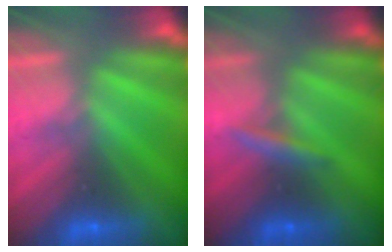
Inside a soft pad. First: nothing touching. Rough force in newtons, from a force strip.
{"total": 2.6}